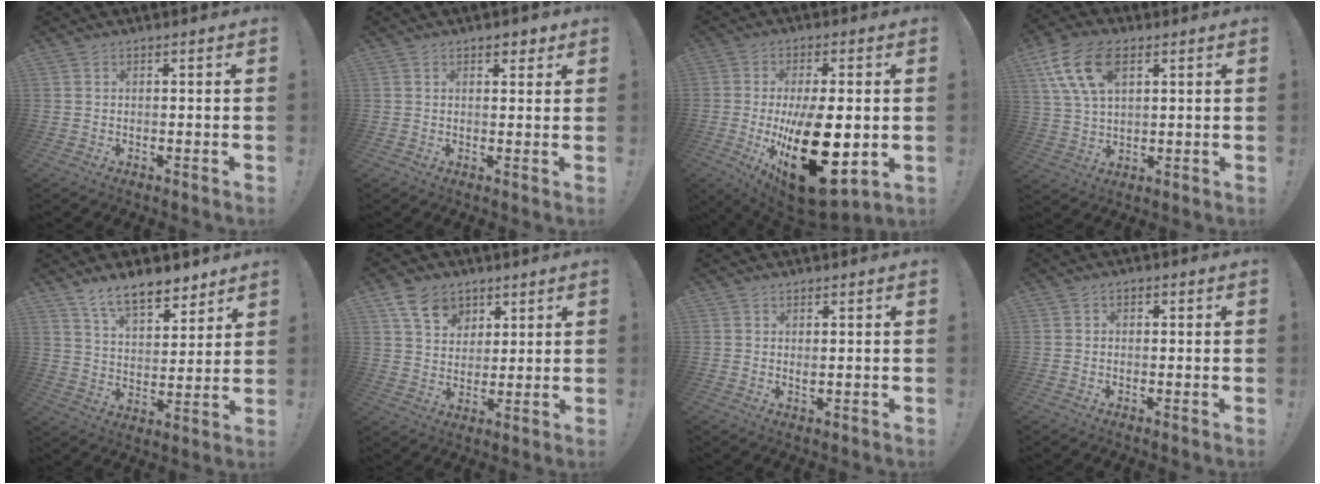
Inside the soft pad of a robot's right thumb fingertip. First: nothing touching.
{"total": 2.8, "force": [1.9, 1.7, 1.1], "torque": [0.005, -0.012, 0.030]}
{"total": 25.2, "force": [-3.9, 10.8, 22.4], "torque": [-0.368, -0.004, -0.045]}
{"total": 14.7, "force": [6.4, 8.7, 9.9], "torque": [-0.191, -0.014, 0.119]}
{"total": 12.4, "force": [9.5, 5.3, 5.9], "torque": [-0.096, -0.056, 0.174]}
{"total": 10.7, "force": [6.3, 7.6, 4.2], "torque": [-0.078, -0.028, 0.125]}
{"total": 1.2, "force": [0.8, 0.4, 0.7], "torque": [0.000, -0.006, 0.011]}
{"total": 1.3, "force": [-0.3, 1.1, 0.6], "torque": [-0.001, 0.002, -0.008]}